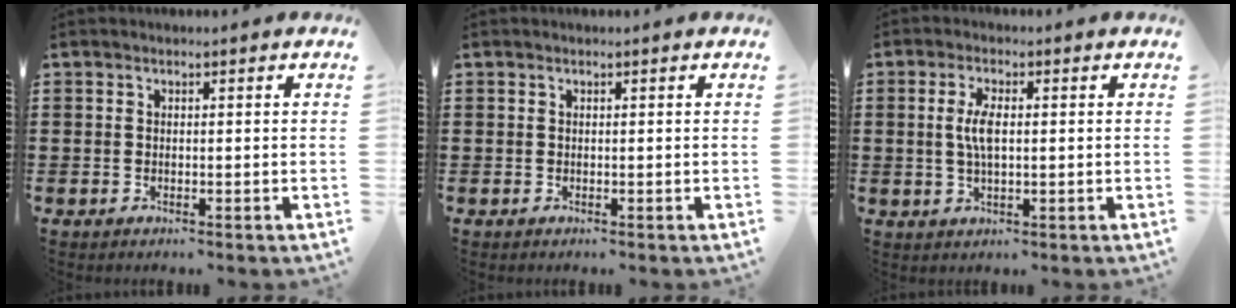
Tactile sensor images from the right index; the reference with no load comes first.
{"total": 0.0}
{"total": 4.4, "force": [0.4, 1.5, 4.1], "torque": [-0.088, 0.003, 0.002]}